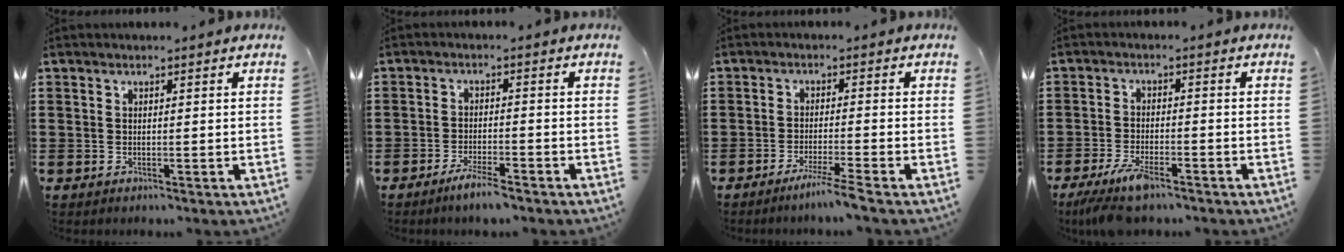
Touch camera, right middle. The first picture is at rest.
{"total": 3.4, "force": [-2.7, 0.2, 2.1], "torque": [-0.041, 0.000, -0.050]}
{"total": 3.9, "force": [-3.1, -0.8, 2.2], "torque": [-0.033, -0.009, -0.055]}
{"total": 5.8, "force": [-4.1, 1.3, 3.8], "torque": [-0.094, -0.016, -0.083]}